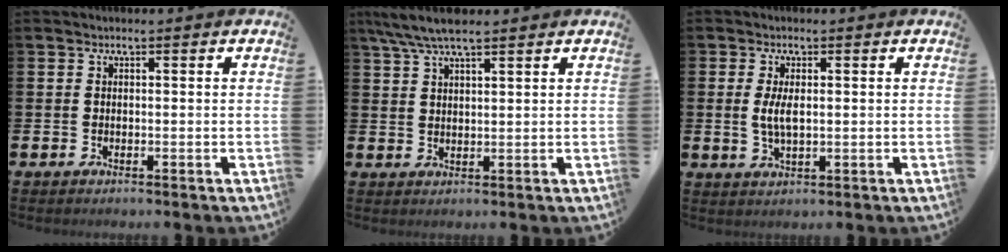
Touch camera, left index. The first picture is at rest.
{"total": 5.7, "force": [4.6, 1.3, 3.2], "torque": [-0.065, -0.010, 0.082]}
{"total": 3.4, "force": [0.5, 1.3, 3.1], "torque": [-0.056, 0.003, 0.005]}